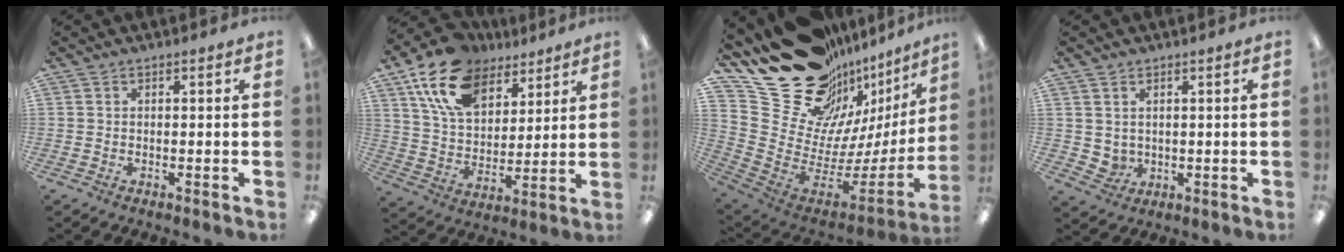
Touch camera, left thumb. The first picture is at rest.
{"total": 17.0, "force": [11.2, 9.7, 8.2], "torque": [-0.165, -0.043, 0.209]}
{"total": 24.9, "force": [17.9, 14.1, 10.1], "torque": [-0.129, -0.155, 0.366]}
{"total": 3.4, "force": [2.0, 2.8, 0.1], "torque": [-0.011, -0.007, 0.038]}